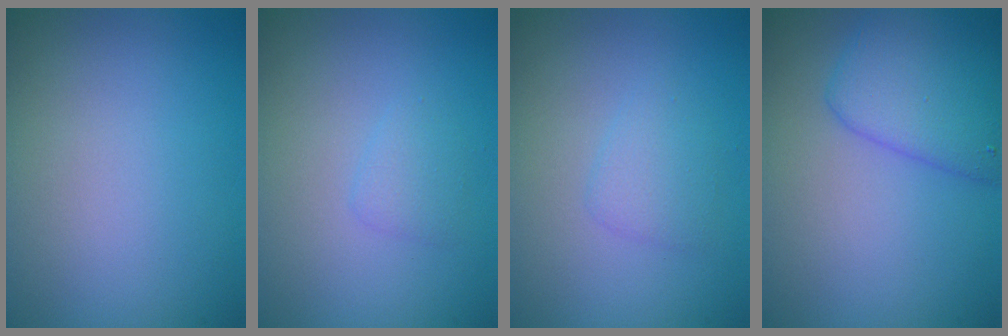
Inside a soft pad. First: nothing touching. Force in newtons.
{"total": 1.1, "press": 1.1, "slide": 0.0}
{"total": 1.6, "press": 1.6, "slide": 0.0}
{"total": 4.4, "press": 4.3, "slide": 0.3}